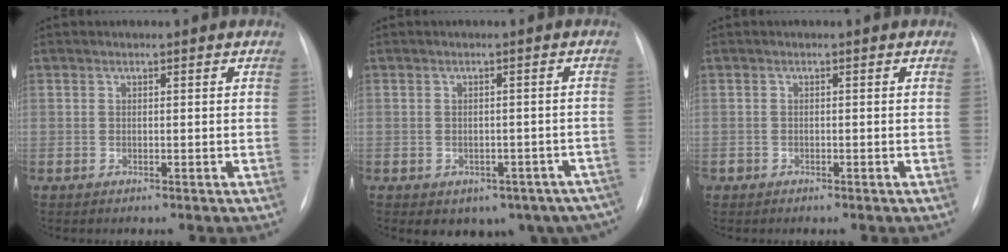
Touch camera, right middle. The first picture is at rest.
{"total": 13.0, "force": [-8.8, 8.0, 5.3], "torque": [-0.063, 0.013, -0.092]}
{"total": 0.8, "force": [-0.5, 0.6, 0.0], "torque": [-0.004, 0.004, -0.009]}